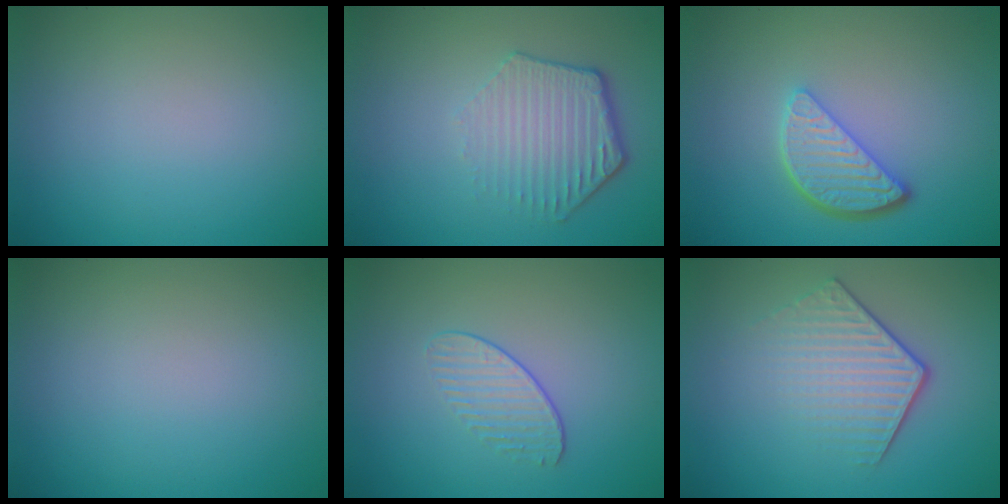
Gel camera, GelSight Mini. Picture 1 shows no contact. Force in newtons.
{"total": 4.1, "press": 3.1, "slide": 2.6}
{"total": 3.8, "press": 3.1, "slide": 2.2}
{"total": 0.0}
{"total": 1.6, "press": 1.1, "slide": 1.2}
{"total": 4.2, "press": 2.9, "slide": 2.9}